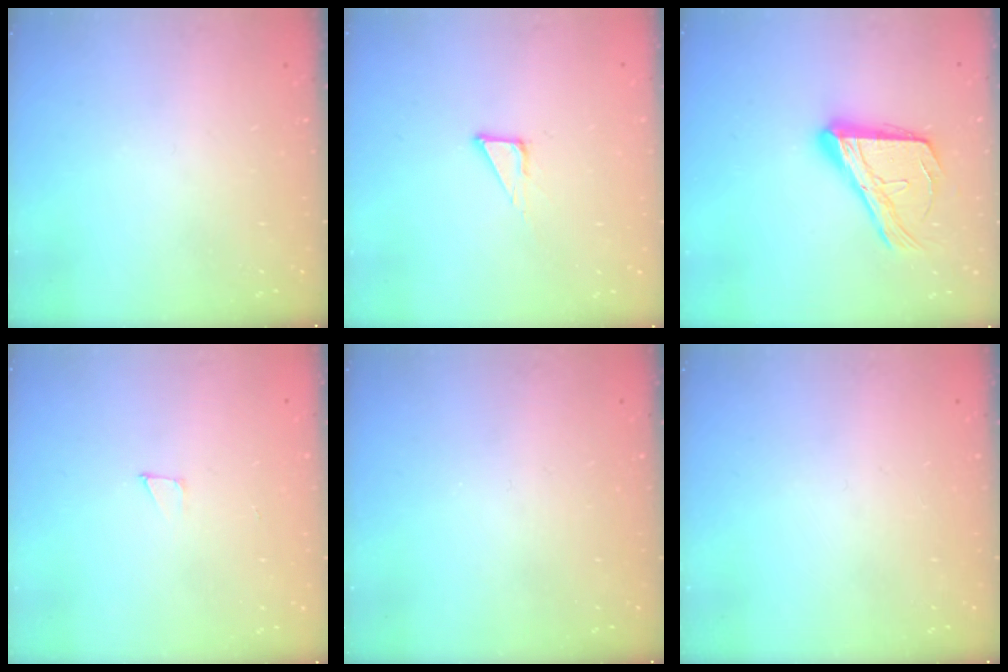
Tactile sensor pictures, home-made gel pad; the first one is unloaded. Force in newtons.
{"total": 1.9, "press": 1.9, "slide": 0.1}
{"total": 17.3, "press": 17.2, "slide": 1.0}
{"total": 3.2, "press": 3.2, "slide": 0.3}
{"total": 0.0}
{"total": 0.0}